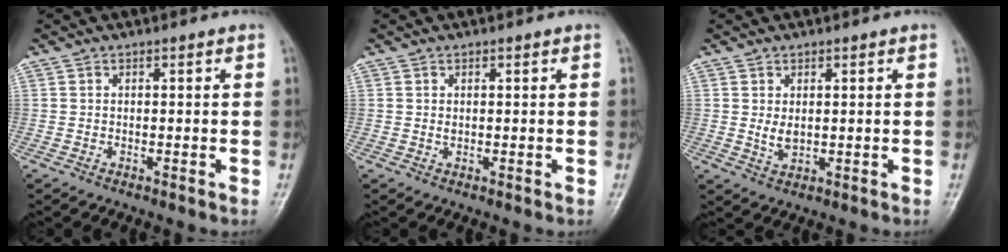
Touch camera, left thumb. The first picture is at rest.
{"total": 0.7, "force": [0.2, 0.5, 0.5], "torque": [-0.006, -0.001, 0.005]}
{"total": 2.8, "force": [0.6, 1.8, 2.1], "torque": [-0.030, -0.010, 0.016]}